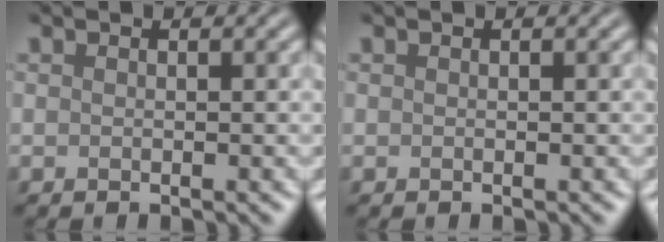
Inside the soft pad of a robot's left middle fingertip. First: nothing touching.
{"total": 0.0}